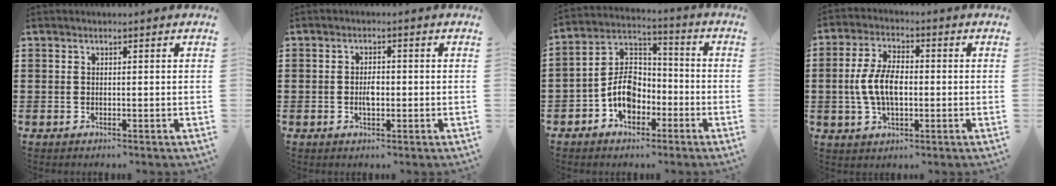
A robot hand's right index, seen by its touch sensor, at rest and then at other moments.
{"total": 2.5, "force": [-0.4, 1.1, 2.2], "torque": [-0.042, 0.003, -0.007]}
{"total": 8.4, "force": [-3.3, 5.9, 5.1], "torque": [-0.127, 0.012, -0.067]}
{"total": 7.3, "force": [-0.7, 3.7, 6.3], "torque": [-0.149, -0.001, -0.022]}